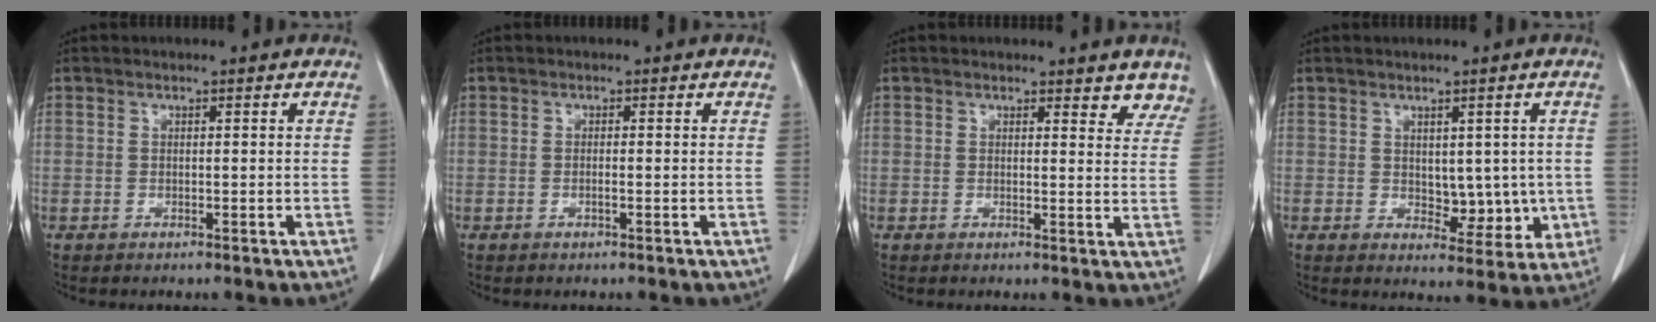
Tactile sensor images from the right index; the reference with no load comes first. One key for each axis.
{"total": 0.6, "fx": -0.1, "fy": 0.0, "fz": 0.5, "tx": -0.008, "ty": 0.002, "tz": 0.002}
{"total": 5.5, "fx": 4.9, "fy": 1.9, "fz": 1.6, "tx": 0.006, "ty": -0.017, "tz": 0.038}
{"total": 5.5, "fx": 0.3, "fy": 3.5, "fz": 4.3, "tx": -0.038, "ty": -0.002, "tz": 0.019}